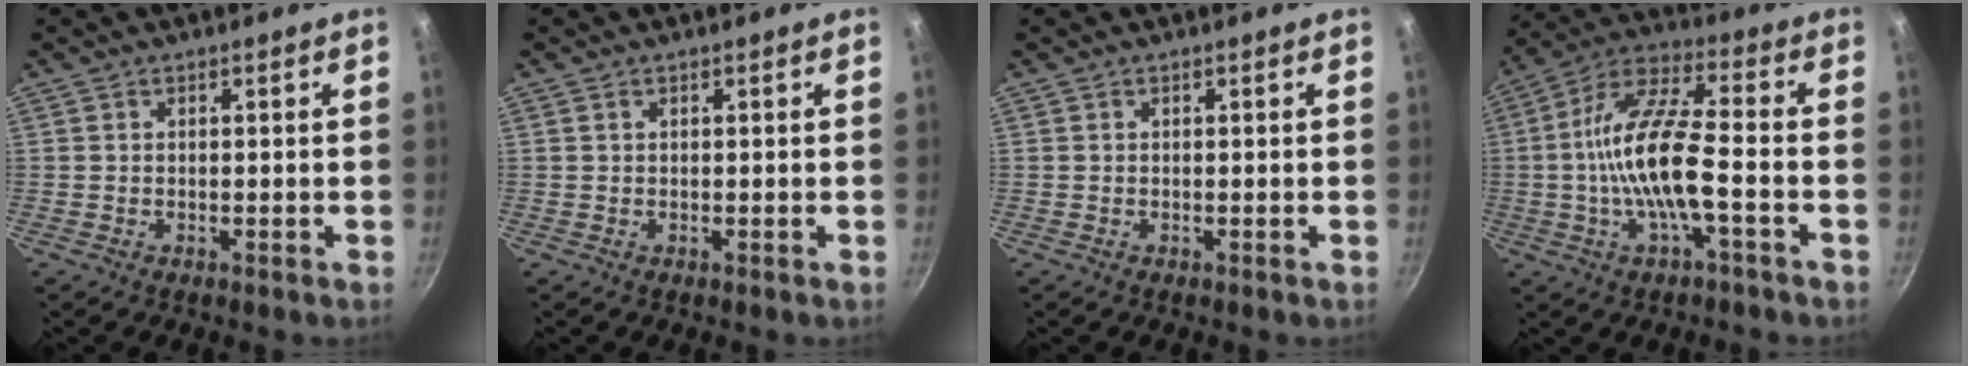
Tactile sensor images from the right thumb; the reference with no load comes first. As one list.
[{"total": 0.0}, {"total": 0.0}, {"total": 14.5, "force": [-2.8, 4.4, 13.5], "torque": [-0.262, 0.037, -0.066]}]